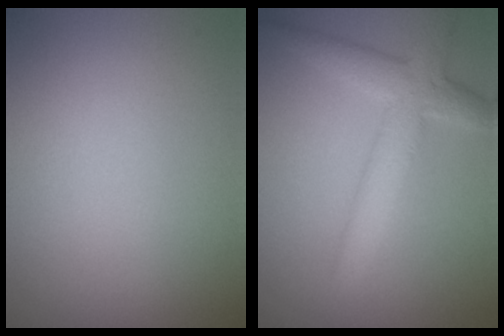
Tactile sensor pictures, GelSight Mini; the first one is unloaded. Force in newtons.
{"total": 4.0, "press": 4.0, "slide": 0.2}